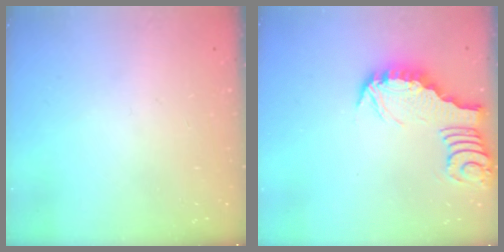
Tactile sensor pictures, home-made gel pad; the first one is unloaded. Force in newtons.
{"total": 3.1, "press": 3.1, "slide": 0.3}